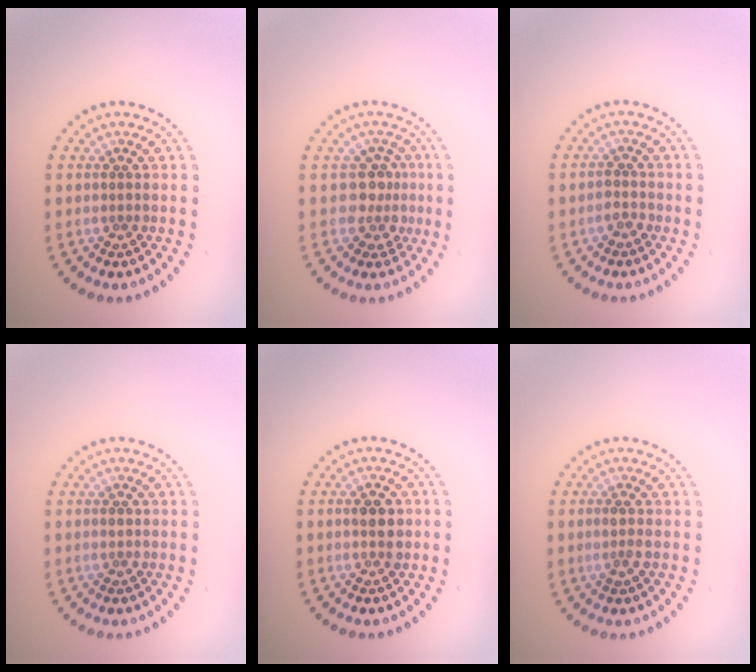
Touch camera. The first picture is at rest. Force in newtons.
{"total": 2.6, "press": 2.0, "slide": 1.6}
{"total": 1.3, "press": 1.2, "slide": 0.4}
{"total": 1.1, "press": 1.0, "slide": 0.3}
{"total": 2.3, "press": 2.3, "slide": 0.2}
{"total": 1.4, "press": 1.2, "slide": 0.7}